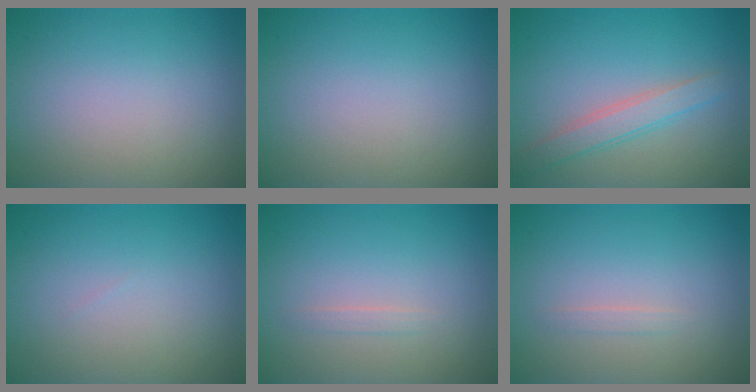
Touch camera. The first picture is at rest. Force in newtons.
{"total": 0.0}
{"total": 2.5, "press": 2.5, "slide": 0.1}
{"total": 0.0}
{"total": 0.6, "press": 0.6, "slide": 0.0}
{"total": 0.6, "press": 0.6, "slide": 0.0}